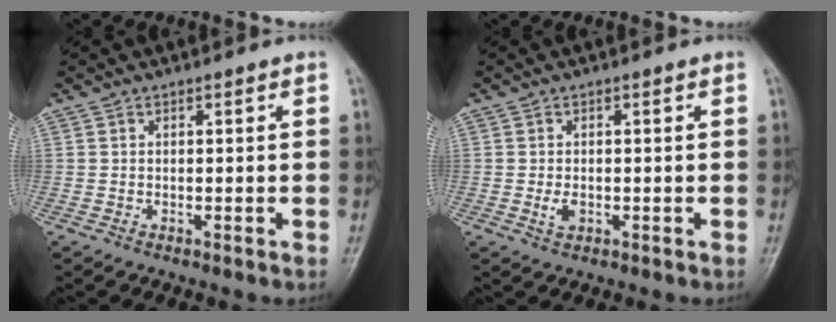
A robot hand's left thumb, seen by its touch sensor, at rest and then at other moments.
{"total": 2.0, "force": [-0.3, 1.3, 1.5], "torque": [-0.029, -0.002, -0.004]}